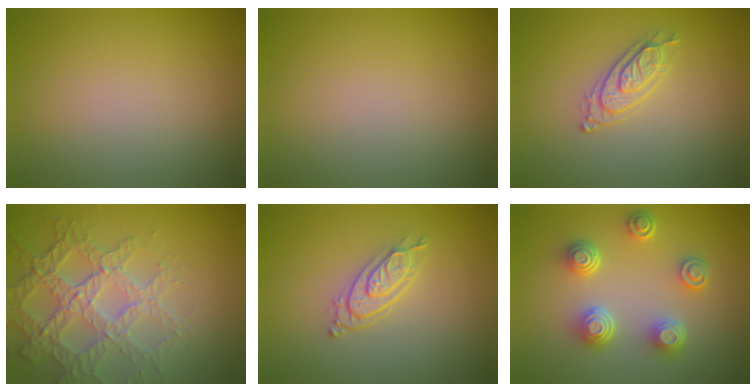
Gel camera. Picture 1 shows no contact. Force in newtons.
{"total": 0.0}
{"total": 2.2, "press": 2.1, "slide": 0.7}
{"total": 5.0, "press": 4.5, "slide": 2.3}
{"total": 2.7, "press": 2.1, "slide": 1.7}
{"total": 4.6, "press": 3.6, "slide": 2.9}